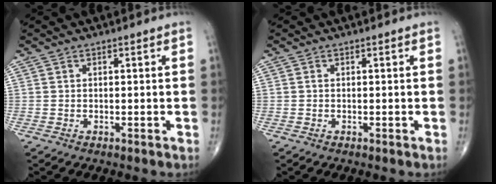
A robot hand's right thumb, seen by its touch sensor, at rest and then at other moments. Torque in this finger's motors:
{"motor_torque": [0.21, 0.36, 0.26, 0.07, -0.01]}